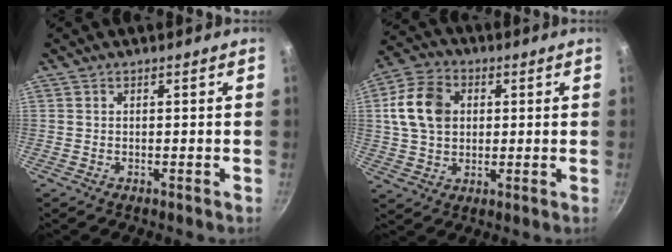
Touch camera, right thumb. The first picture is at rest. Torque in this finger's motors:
{"motor_torque": [1.34, 3.67, 1.39, -0.59, 0.29]}